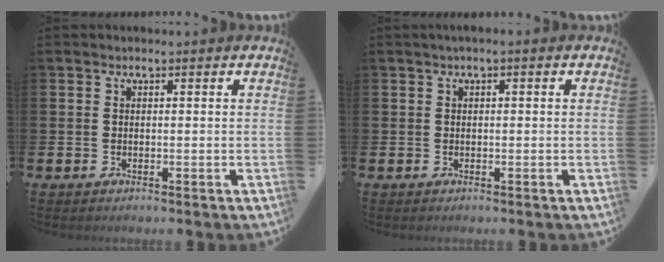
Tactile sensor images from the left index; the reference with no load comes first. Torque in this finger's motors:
{"motor_torque": [0.37, -0.37, 0.12, 0.02]}